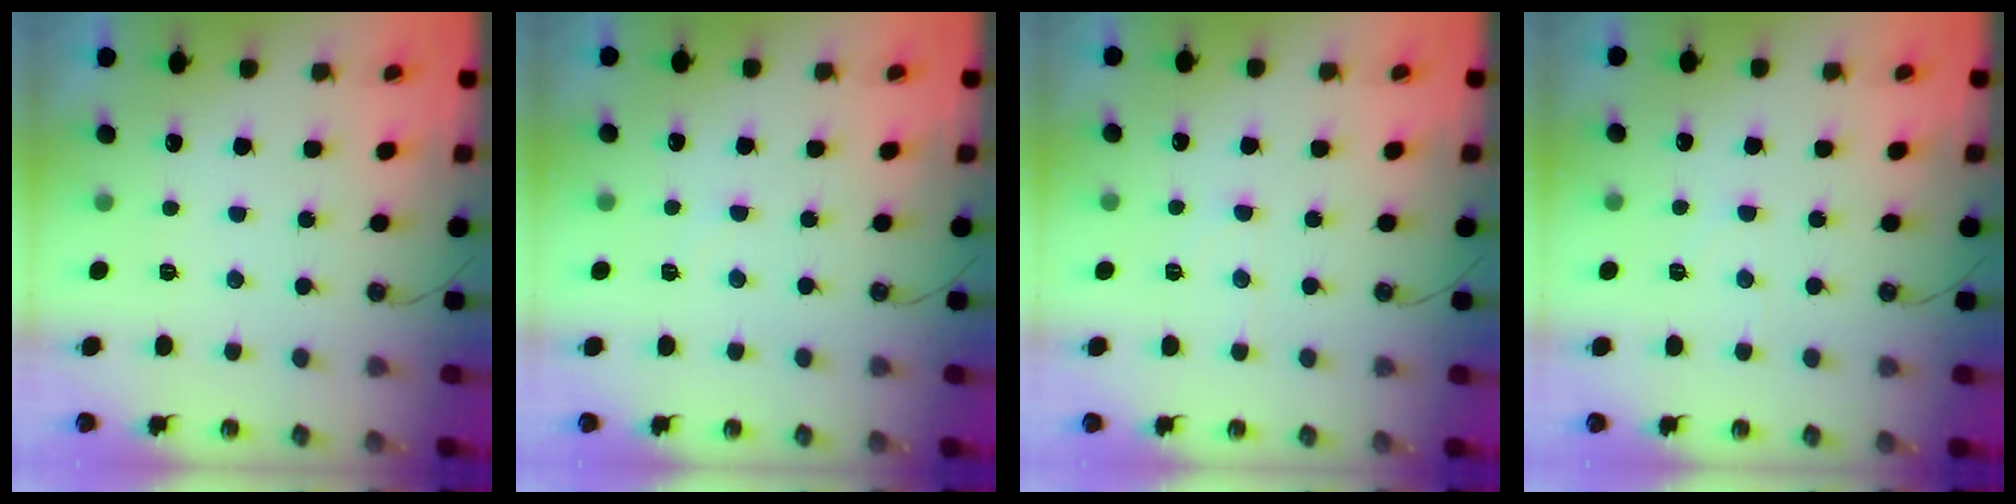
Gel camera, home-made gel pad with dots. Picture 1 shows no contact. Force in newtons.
{"total": 3.2, "press": 3.2, "slide": 0.5}
{"total": 3.0, "press": 3.0, "slide": 0.4}
{"total": 2.9, "press": 2.9, "slide": 0.5}